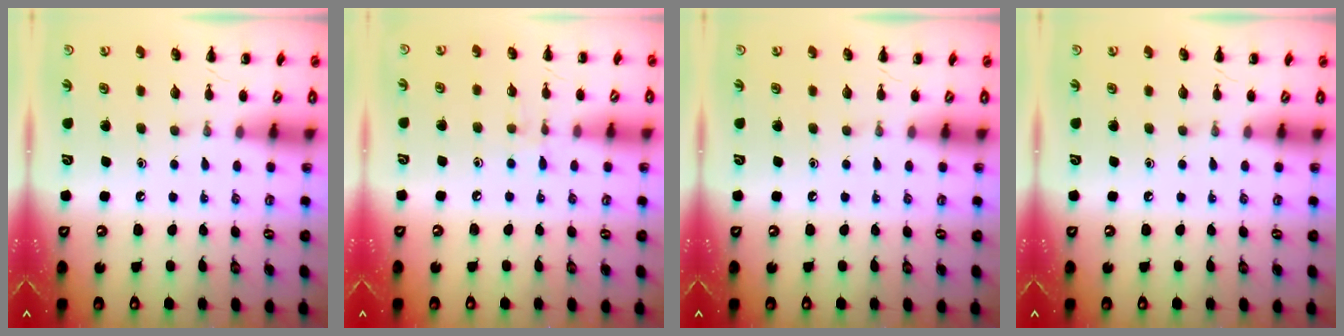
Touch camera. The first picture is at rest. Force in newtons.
{"total": 4.9, "press": 4.5, "slide": 1.8}
{"total": 0.0}
{"total": 0.0}